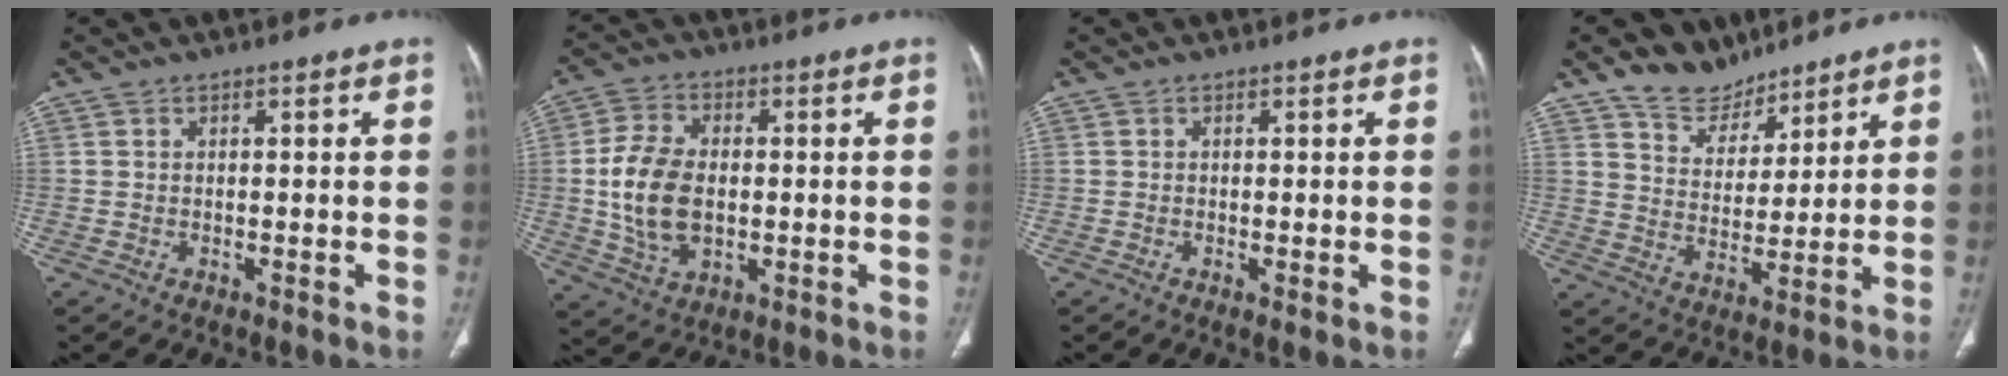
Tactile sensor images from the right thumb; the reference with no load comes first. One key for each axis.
{"total": 12.0, "fx": -0.3, "fy": 7.7, "fz": 9.2, "tx": -0.177, "ty": 0.003, "tz": 0.000}
{"total": 0.9, "fx": -0.2, "fy": 0.2, "fz": 0.9, "tx": -0.022, "ty": -0.005, "tz": -0.004}
{"total": 9.3, "fx": 7.3, "fy": 5.4, "fz": 1.5, "tx": 0.005, "ty": -0.054, "tz": 0.142}